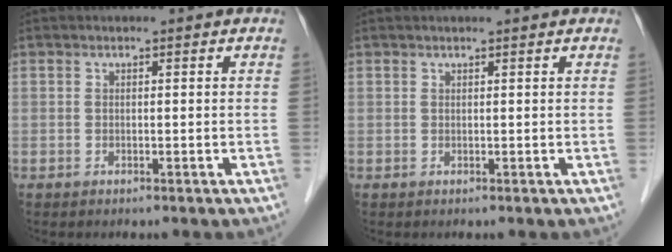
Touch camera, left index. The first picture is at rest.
{"total": 1.2, "force": [1.1, 0.0, 0.5], "torque": [-0.007, 0.011, 0.017]}